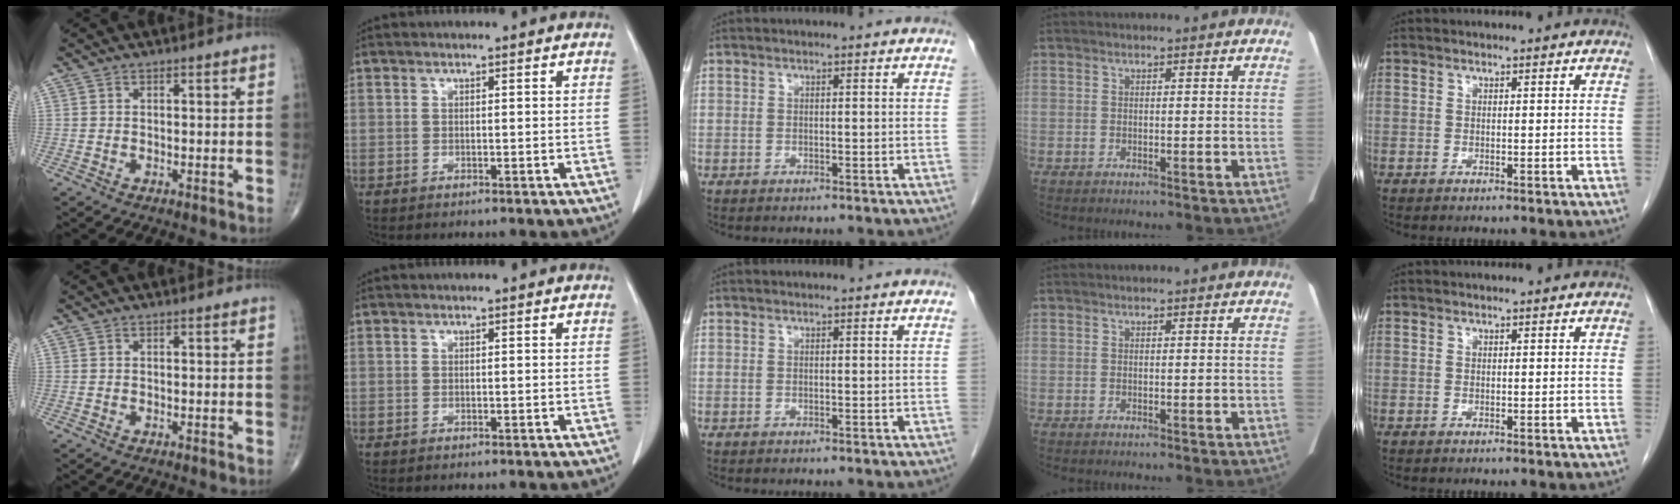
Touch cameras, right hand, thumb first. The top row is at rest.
{}